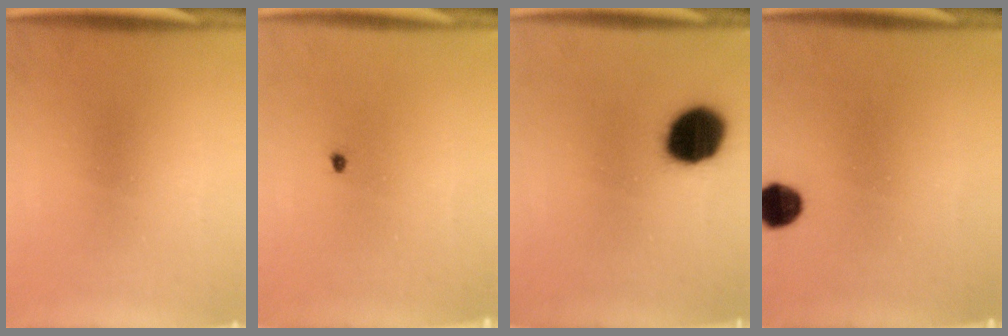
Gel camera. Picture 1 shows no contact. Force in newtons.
{"total": 0.6}
{"total": 13.8}
{"total": 5.9}